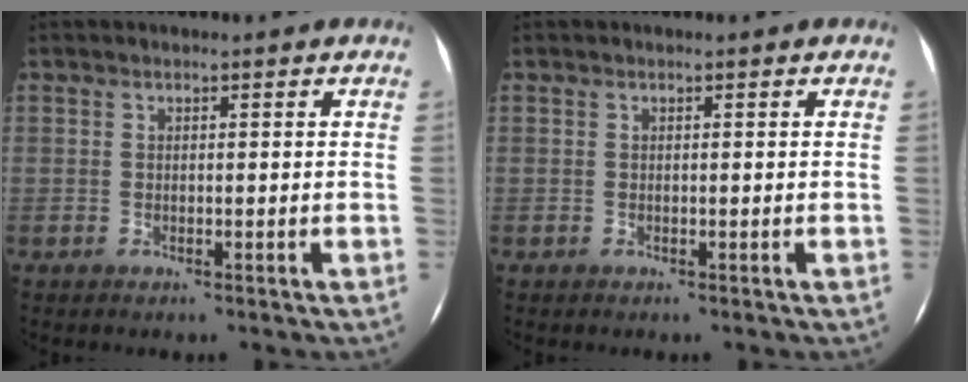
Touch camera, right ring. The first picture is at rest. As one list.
[{"total": 0.0}]